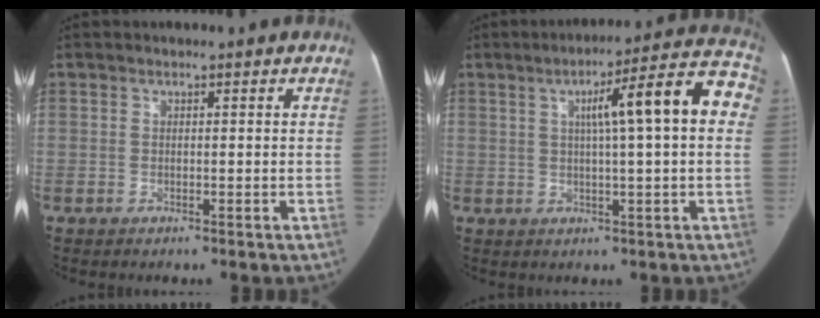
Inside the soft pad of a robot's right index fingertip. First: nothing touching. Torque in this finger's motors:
{"motor_torque": [0.61, 0.20, 0.62, 0.08]}